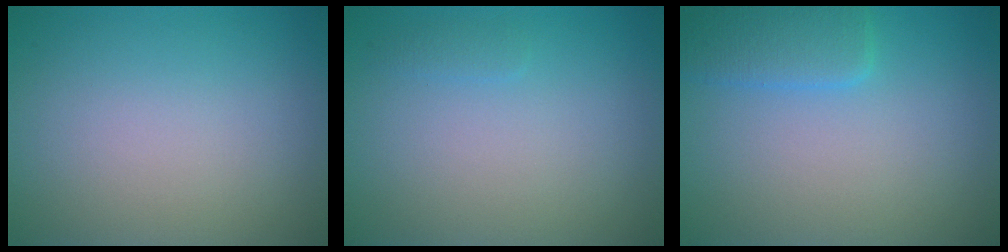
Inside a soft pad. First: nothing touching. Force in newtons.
{"total": 0.6, "press": 0.6, "slide": 0.0}
{"total": 2.9, "press": 2.9, "slide": 0.1}